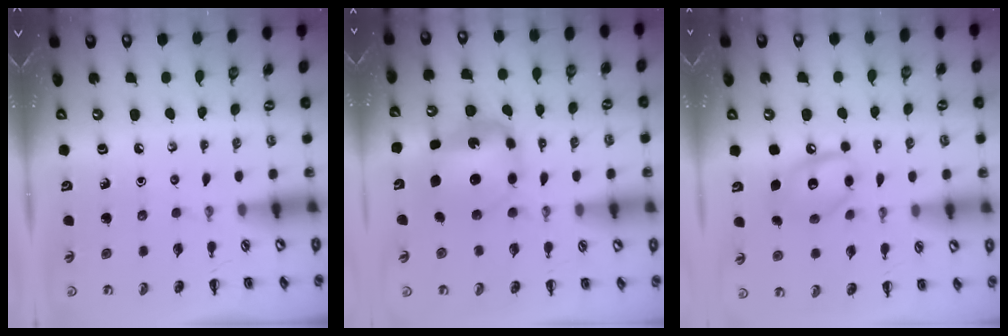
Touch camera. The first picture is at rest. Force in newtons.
{"total": 6.1, "press": 6.0, "slide": 1.0}
{"total": 12.0, "press": 11.9, "slide": 1.4}